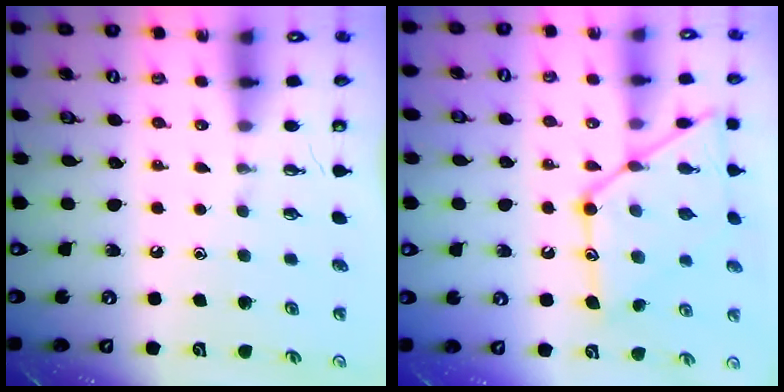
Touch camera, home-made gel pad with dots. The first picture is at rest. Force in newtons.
{"total": 18.0, "press": 17.9, "slide": 1.5}